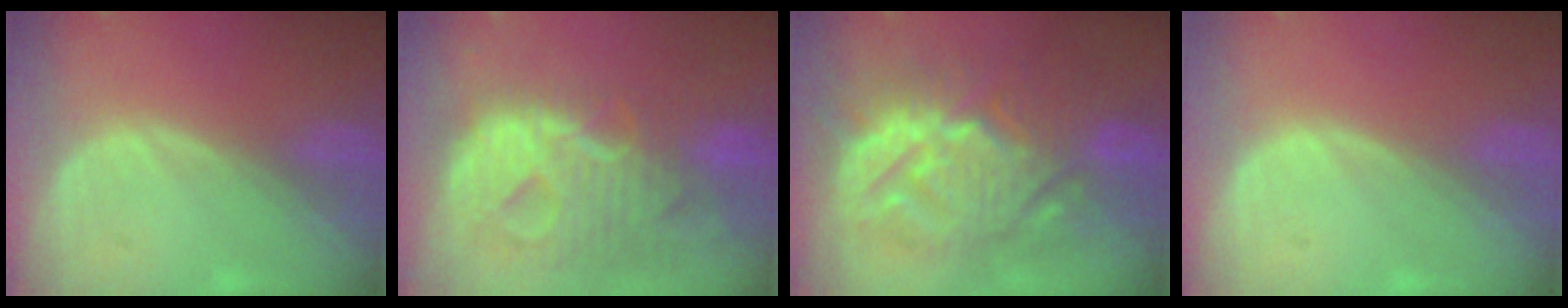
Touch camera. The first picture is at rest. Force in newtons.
{"total": 12.9, "press": 11.0, "slide": 6.9}
{"total": 13.9, "press": 13.9, "slide": 1.3}
{"total": 0.0}